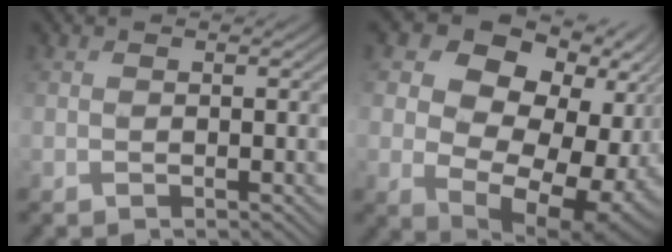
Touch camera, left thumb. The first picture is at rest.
{"total": 15.7, "force": [3.2, 11.6, 10.1], "torque": [-0.164, 0.005, 0.054]}